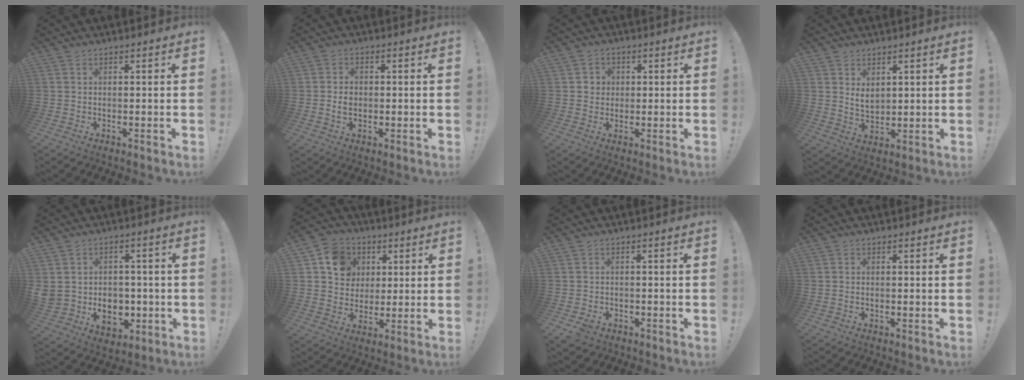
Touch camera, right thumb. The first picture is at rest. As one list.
[{"total": 3.2, "force": [-0.5, 2.3, 2.2], "torque": [-0.029, 0.000, -0.013]}, {"total": 3.7, "force": [0.5, 3.6, 0.7], "torque": [-0.007, 0.003, 0.008]}, {"total": 4.7, "force": [2.8, 2.9, 2.5], "torque": [-0.035, -0.017, 0.051]}, {"total": 9.5, "force": [-1.1, 8.3, 4.5], "torque": [-0.074, -0.004, -0.010]}, {"total": 11.9, "force": [3.7, 10.5, 4.3], "torque": [-0.054, -0.007, 0.075]}, {"total": 2.6, "force": [-1.3, 1.9, 1.2], "torque": [-0.021, 0.008, -0.020]}, {"total": 0.0}]